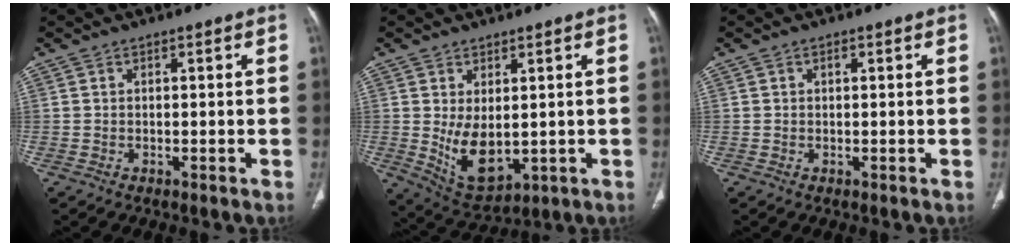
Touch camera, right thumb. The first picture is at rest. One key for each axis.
{"total": 9.0, "fx": 0.0, "fy": 5.0, "fz": 7.4, "tx": -0.113, "ty": -0.017, "tz": 0.026}
{"total": 0.6, "fx": 0.2, "fy": 0.4, "fz": 0.4, "tx": -0.005, "ty": 0.001, "tz": 0.004}